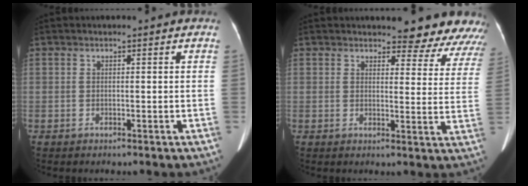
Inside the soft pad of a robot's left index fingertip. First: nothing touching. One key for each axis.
{"total": 11.5, "fx": 11.0, "fy": 2.7, "fz": 1.6, "tx": 0.016, "ty": -0.046, "tz": 0.093}